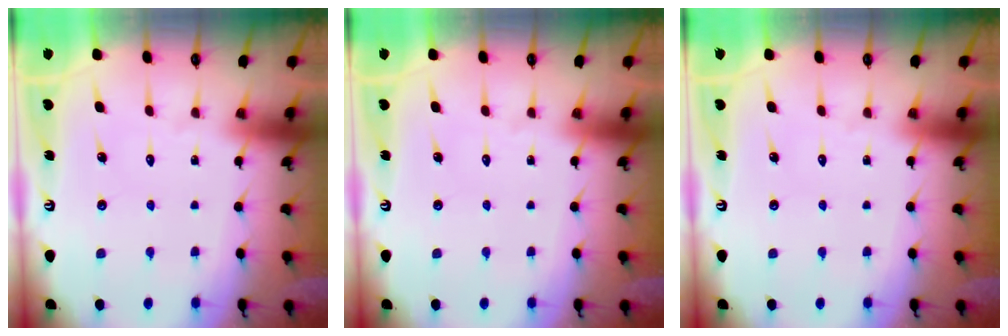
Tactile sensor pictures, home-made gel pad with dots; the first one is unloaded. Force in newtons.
{"total": 0.0}
{"total": 0.0}